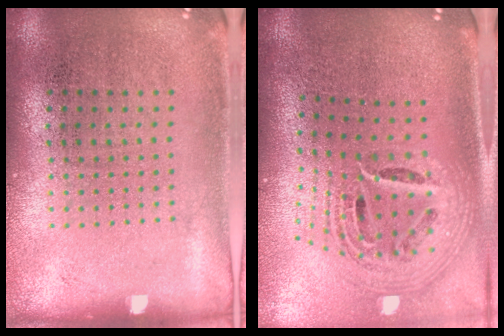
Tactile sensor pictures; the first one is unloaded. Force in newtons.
{"total": 2.6, "press": 1.9, "slide": 1.9}